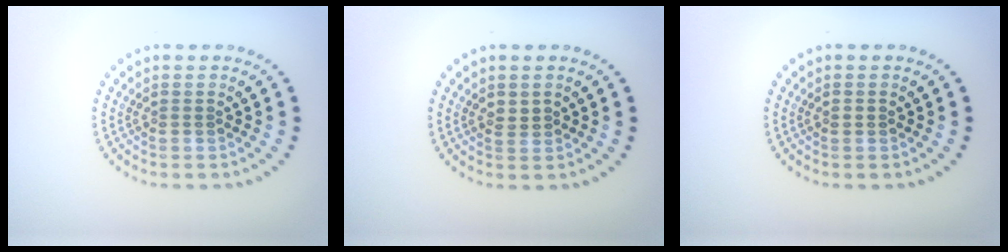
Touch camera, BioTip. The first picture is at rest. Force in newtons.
{"total": 0.9, "press": 0.8, "slide": 0.4}
{"total": 0.6, "press": 0.6, "slide": 0.1}